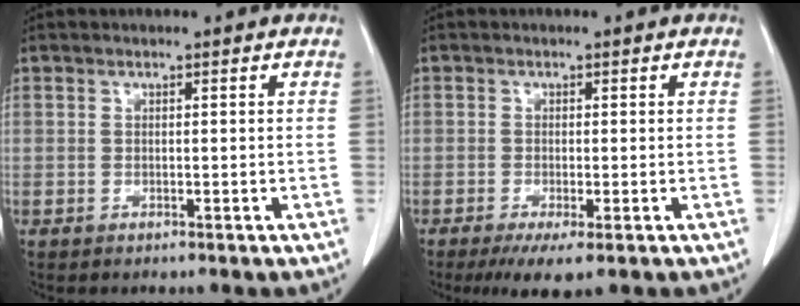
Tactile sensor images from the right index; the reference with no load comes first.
{"total": 4.1, "force": [-2.2, 1.0, 3.3], "torque": [-0.055, -0.011, -0.033]}